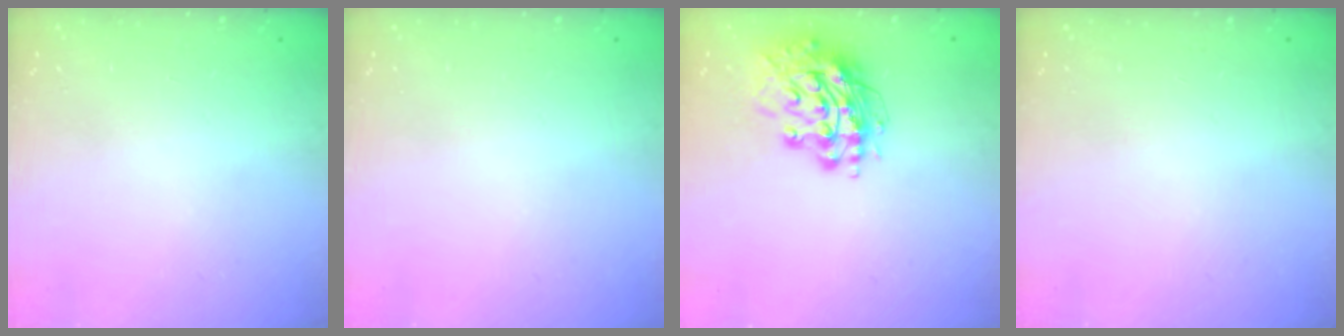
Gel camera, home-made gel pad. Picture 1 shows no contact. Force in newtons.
{"total": 0.0}
{"total": 15.2, "press": 15.1, "slide": 1.6}
{"total": 0.0}